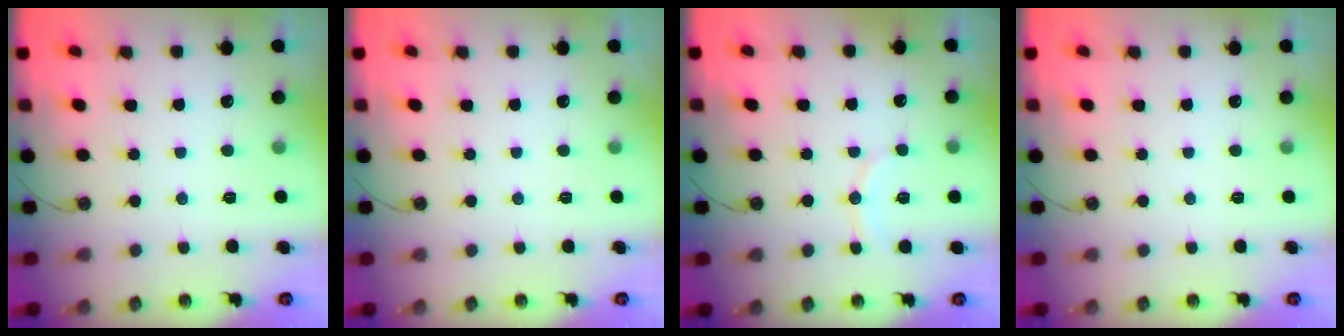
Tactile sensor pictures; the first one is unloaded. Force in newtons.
{"total": 0.0}
{"total": 7.1, "press": 6.9, "slide": 1.8}
{"total": 0.0}